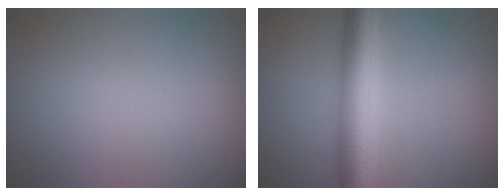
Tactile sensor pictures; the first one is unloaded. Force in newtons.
{"total": 6.5, "press": 6.5, "slide": 0.2}